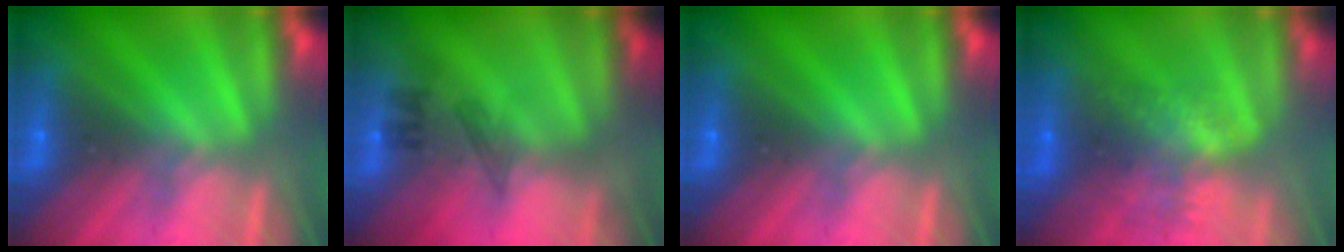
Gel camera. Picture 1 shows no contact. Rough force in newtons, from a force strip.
{"total": 2.3}
{"total": 0.0}
{"total": 5.8}